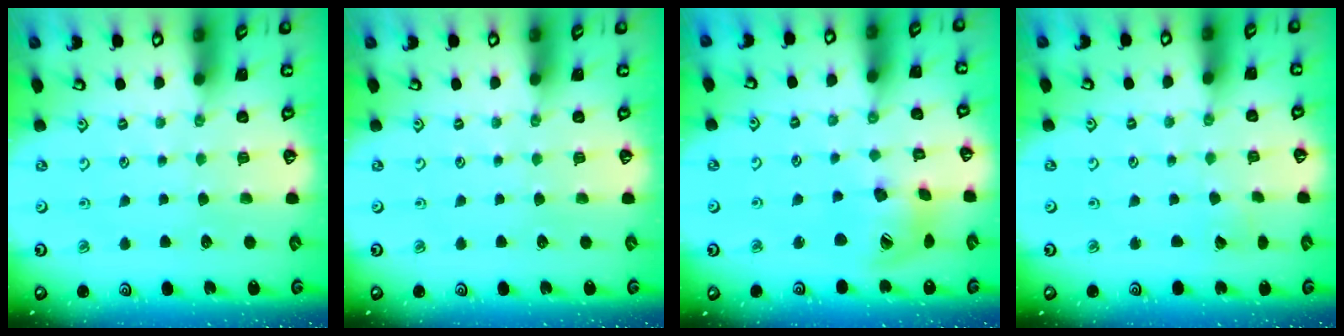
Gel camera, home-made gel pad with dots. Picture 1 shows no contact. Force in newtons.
{"total": 0.0}
{"total": 15.2, "press": 15.0, "slide": 2.3}
{"total": 2.7, "press": 2.6, "slide": 0.3}